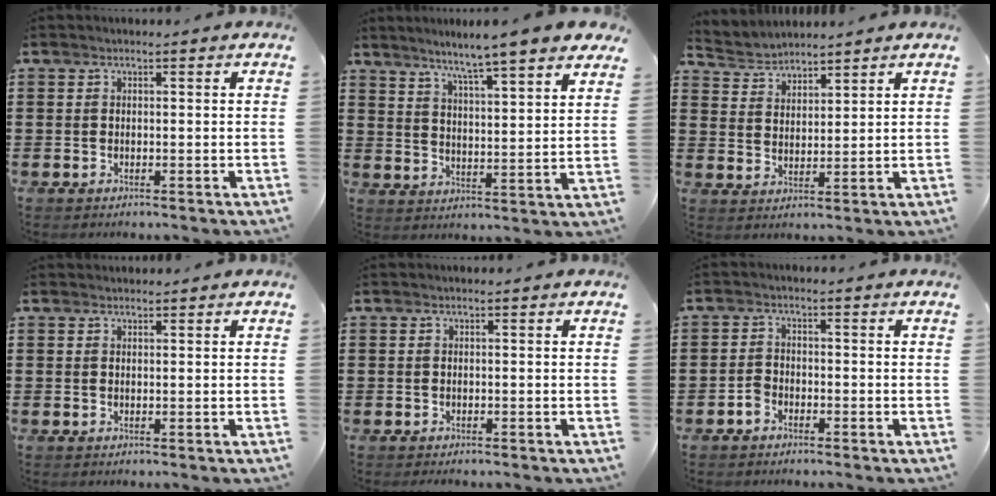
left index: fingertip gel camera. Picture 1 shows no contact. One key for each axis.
{"total": 5.5, "fx": 4.9, "fy": -1.1, "fz": 2.2, "tx": -0.066, "ty": -0.036, "tz": 0.077}
{"total": 3.3, "fx": 3.1, "fy": 0.8, "fz": -0.5, "tx": -0.006, "ty": -0.010, "tz": 0.057}
{"total": 0.7, "fx": 0.7, "fy": 0.0, "fz": 0.0, "tx": -0.003, "ty": 0.000, "tz": 0.014}
{"total": 0.0}
{"total": 1.9, "fx": -1.4, "fy": 1.0, "fz": 0.7, "tx": -0.017, "ty": 0.004, "tz": -0.028}